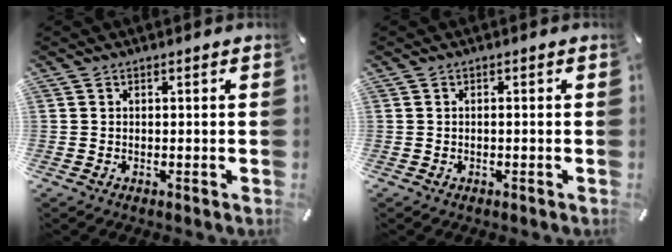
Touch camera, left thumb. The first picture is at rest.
{"total": 0.5, "force": [-0.2, 0.1, 0.5], "torque": [-0.010, -0.003, -0.003]}